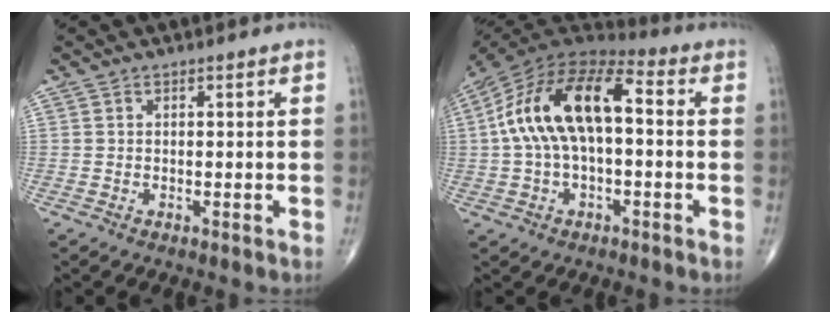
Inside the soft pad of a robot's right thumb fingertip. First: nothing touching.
{"total": 18.1, "force": [1.4, 9.2, 15.6], "torque": [-0.291, 0.045, 0.014]}